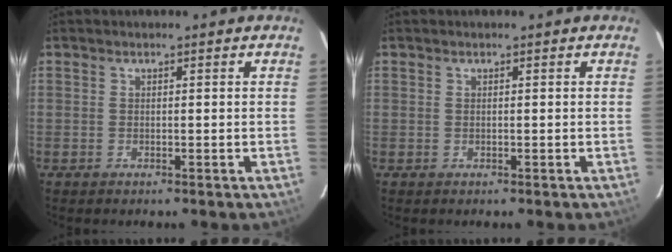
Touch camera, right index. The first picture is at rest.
{"total": 0.0}